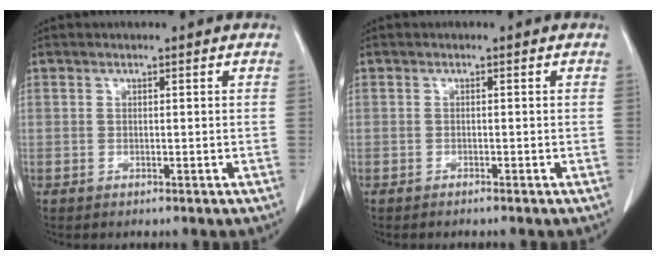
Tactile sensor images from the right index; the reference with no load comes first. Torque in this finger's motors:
{"motor_torque": [-0.06, 0.02, -0.04, 0.00]}